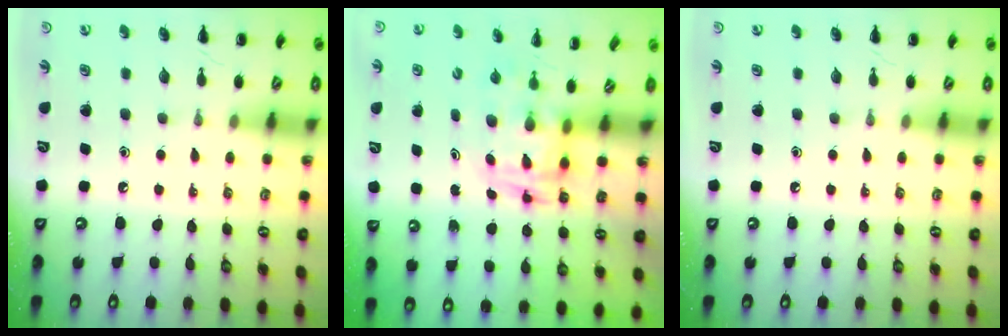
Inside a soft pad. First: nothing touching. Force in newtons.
{"total": 3.6, "press": 3.5, "slide": 0.6}
{"total": 0.0}